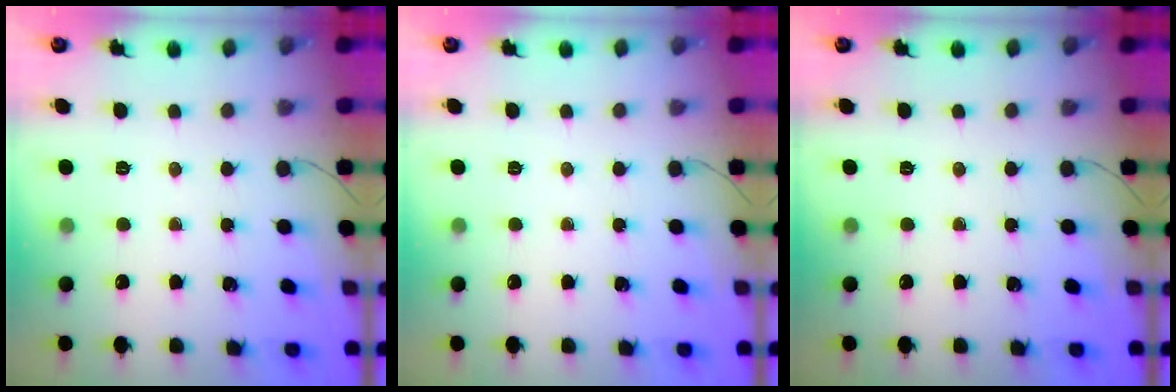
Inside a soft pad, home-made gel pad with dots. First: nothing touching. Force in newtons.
{"total": 0.0}
{"total": 0.0}